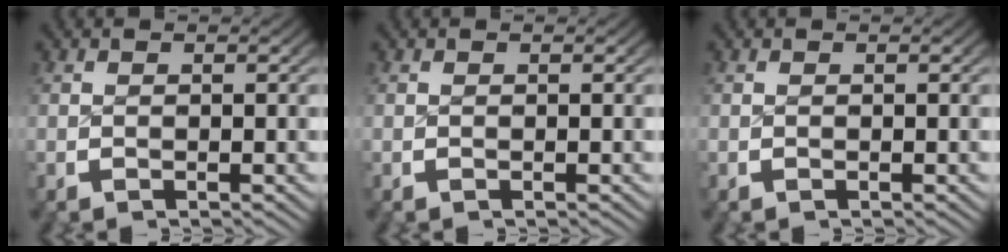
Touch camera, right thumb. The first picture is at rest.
{"total": 1.0, "force": [0.3, -0.4, -0.9], "torque": [0.012, 0.000, 0.008]}
{"total": 0.7, "force": [0.2, -0.2, -0.6], "torque": [0.008, 0.000, 0.005]}